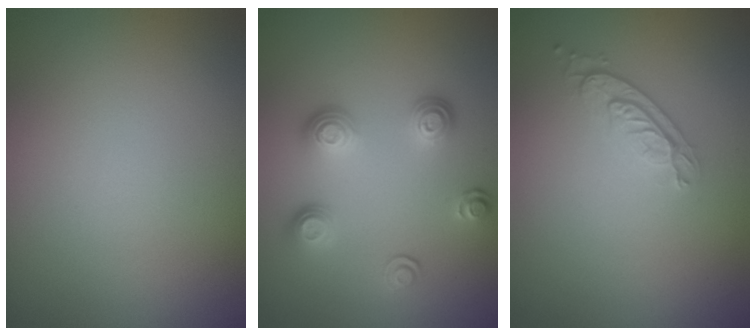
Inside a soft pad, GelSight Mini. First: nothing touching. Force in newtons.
{"total": 3.3, "press": 2.7, "slide": 1.9}
{"total": 2.1, "press": 1.9, "slide": 0.8}